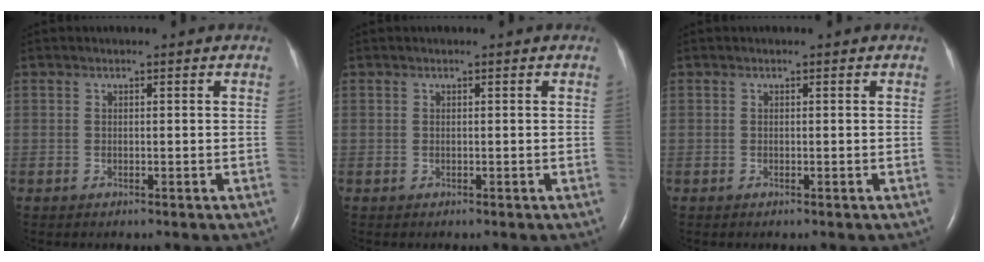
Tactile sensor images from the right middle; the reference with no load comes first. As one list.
[{"total": 0.0}, {"total": 0.0}]